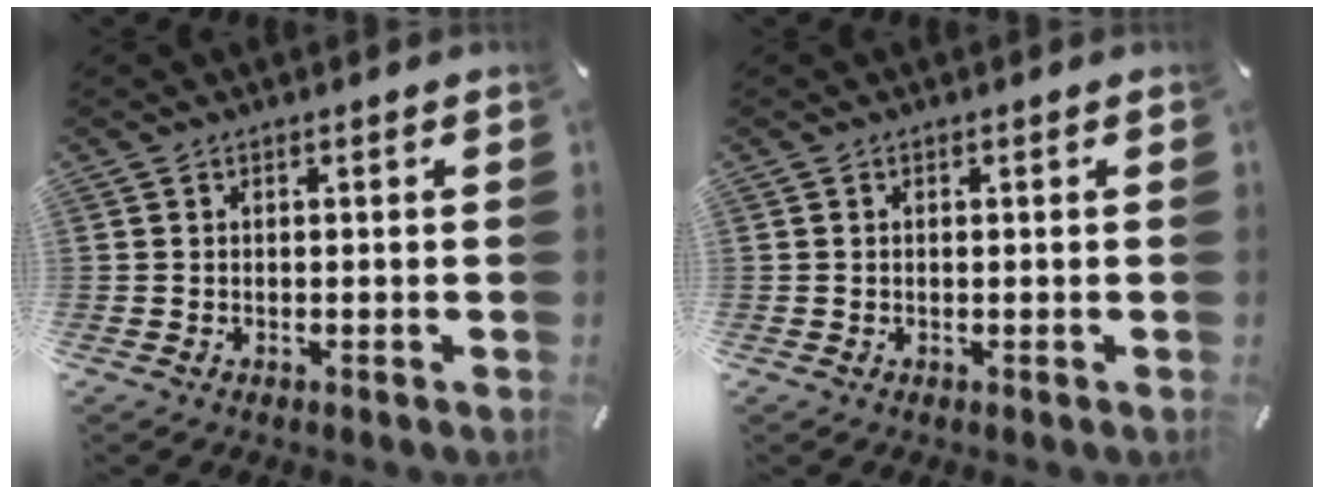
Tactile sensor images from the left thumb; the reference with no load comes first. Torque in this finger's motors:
{"motor_torque": [-0.06, 0.21, -0.01, -0.02, 0.01]}